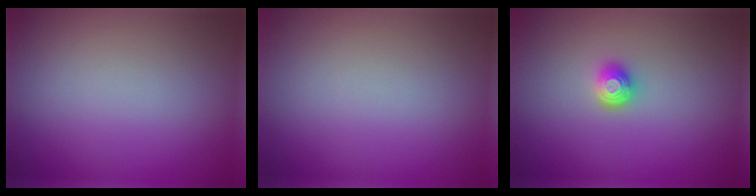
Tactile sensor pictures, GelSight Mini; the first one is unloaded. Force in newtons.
{"total": 0.0}
{"total": 1.5, "press": 1.3, "slide": 0.8}